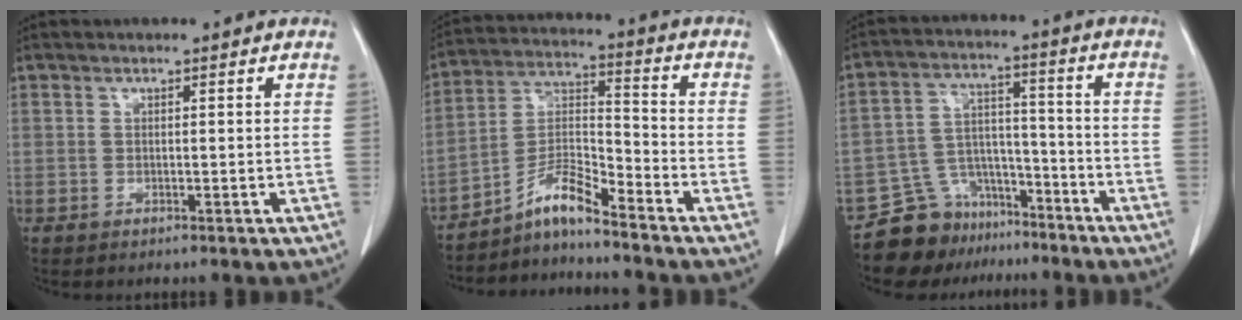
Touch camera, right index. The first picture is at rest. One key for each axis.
{"total": 7.0, "fx": -6.0, "fy": 0.3, "fz": 3.7, "tx": -0.078, "ty": 0.011, "tz": -0.112}
{"total": 10.1, "fx": -8.2, "fy": 5.7, "fz": 1.2, "tx": -0.020, "ty": 0.045, "tz": -0.138}